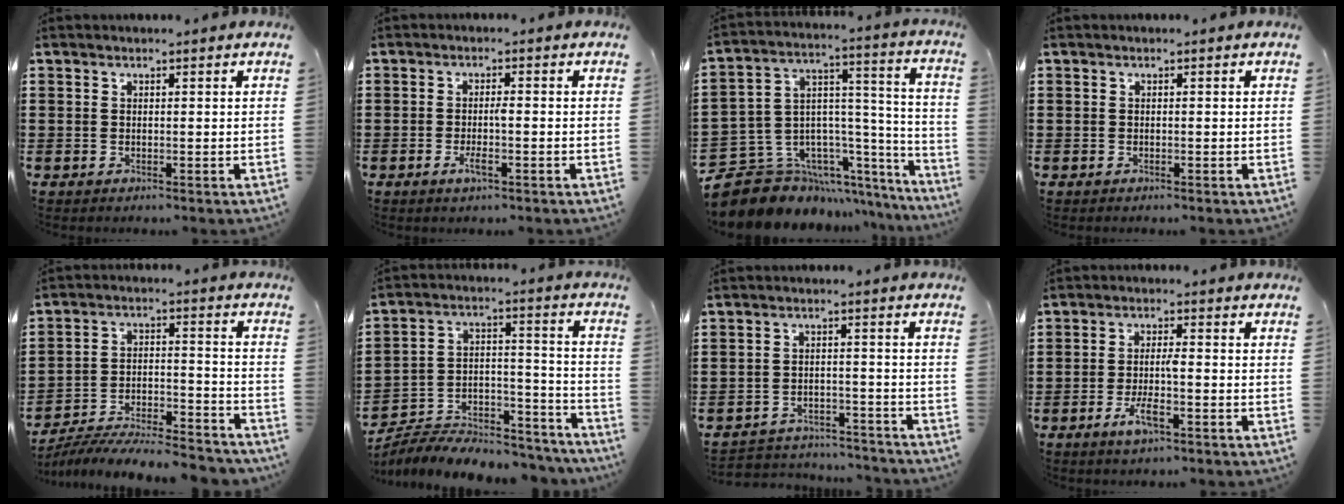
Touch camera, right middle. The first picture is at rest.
{"total": 2.4, "force": [-0.8, 0.4, 2.2], "torque": [-0.044, -0.001, -0.017]}
{"total": 9.6, "force": [-7.4, 5.9, 1.6], "torque": [-0.062, -0.005, -0.138]}
{"total": 0.0}
{"total": 7.7, "force": [-7.4, 0.6, 2.1], "torque": [-0.025, 0.011, -0.143]}
{"total": 6.5, "force": [-6.2, 1.7, 1.3], "torque": [-0.018, 0.013, -0.122]}
{"total": 3.8, "force": [-3.7, 0.5, 0.1], "torque": [-0.006, 0.004, -0.080]}
{"total": 4.3, "force": [-1.8, 0.9, 3.9], "torque": [-0.084, -0.002, -0.040]}